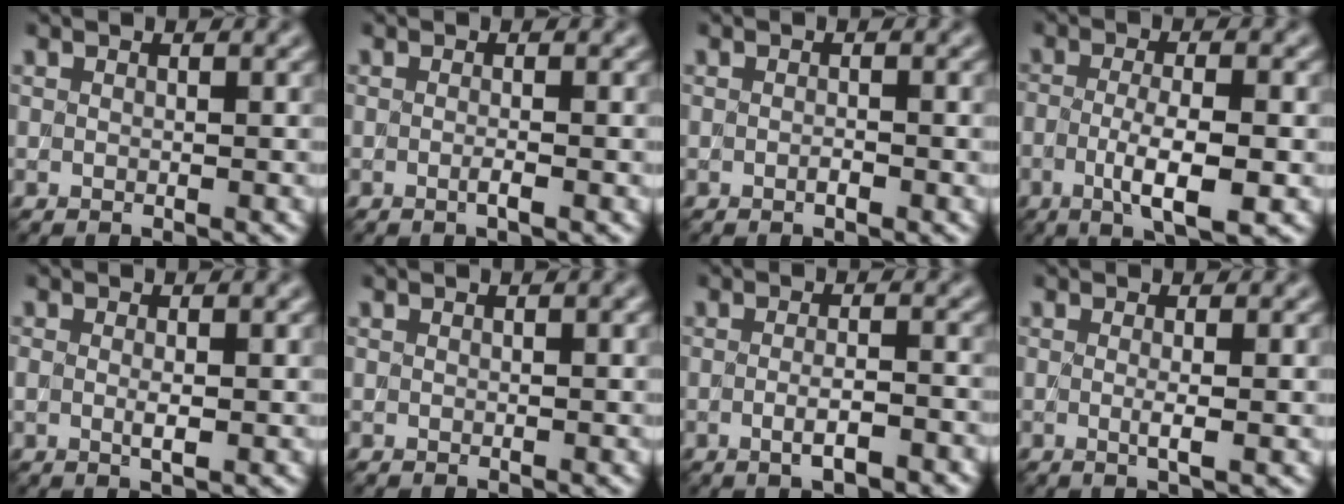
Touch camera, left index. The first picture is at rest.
{"total": 1.4, "force": [-0.2, 0.4, 1.4], "torque": [-0.017, -0.001, -0.009]}
{"total": 1.1, "force": [-0.3, 0.3, 1.0], "torque": [-0.015, 0.000, -0.007]}
{"total": 5.1, "force": [-1.5, 1.3, 4.7], "torque": [-0.089, -0.002, -0.027]}
{"total": 1.4, "force": [0.0, 0.3, 1.4], "torque": [-0.030, -0.001, -0.002]}
{"total": 0.8, "force": [0.1, 0.3, 0.8], "torque": [-0.009, 0.002, -0.002]}
{"total": 3.0, "force": [-1.2, 0.9, 2.7], "torque": [-0.048, -0.003, -0.018]}
{"total": 2.3, "force": [0.0, 0.6, 2.2], "torque": [-0.033, -0.003, -0.006]}